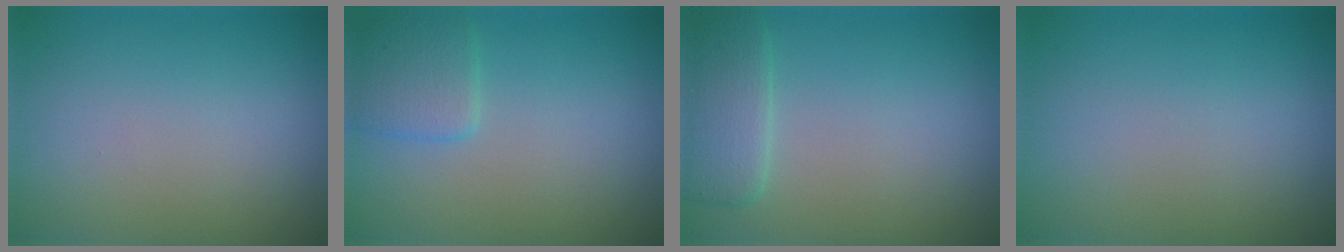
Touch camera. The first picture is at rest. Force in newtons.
{"total": 2.3, "press": 2.3, "slide": 0.1}
{"total": 2.4, "press": 1.7, "slide": 1.7}
{"total": 0.0}